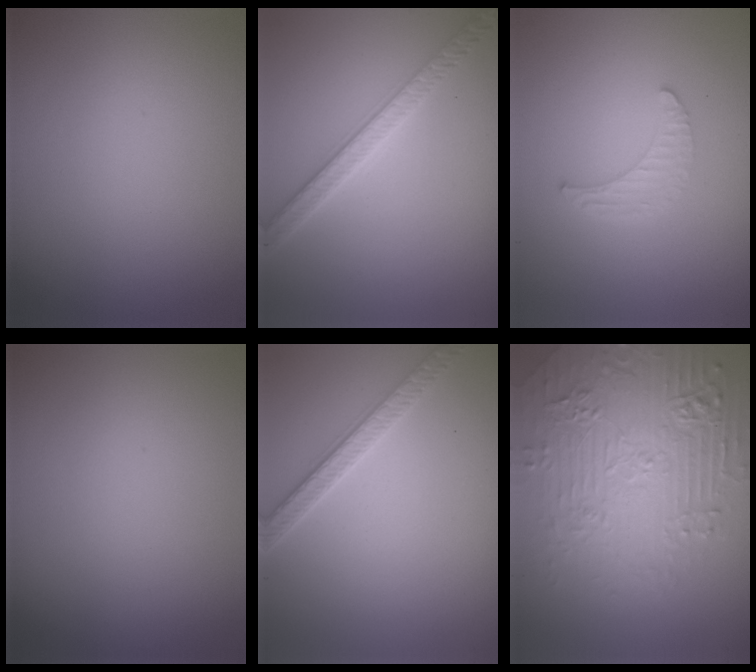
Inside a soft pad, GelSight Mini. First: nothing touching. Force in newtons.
{"total": 3.8, "press": 3.7, "slide": 0.8}
{"total": 1.6, "press": 1.5, "slide": 0.4}
{"total": 0.0}
{"total": 2.7, "press": 2.7, "slide": 0.1}
{"total": 7.3, "press": 5.4, "slide": 4.8}